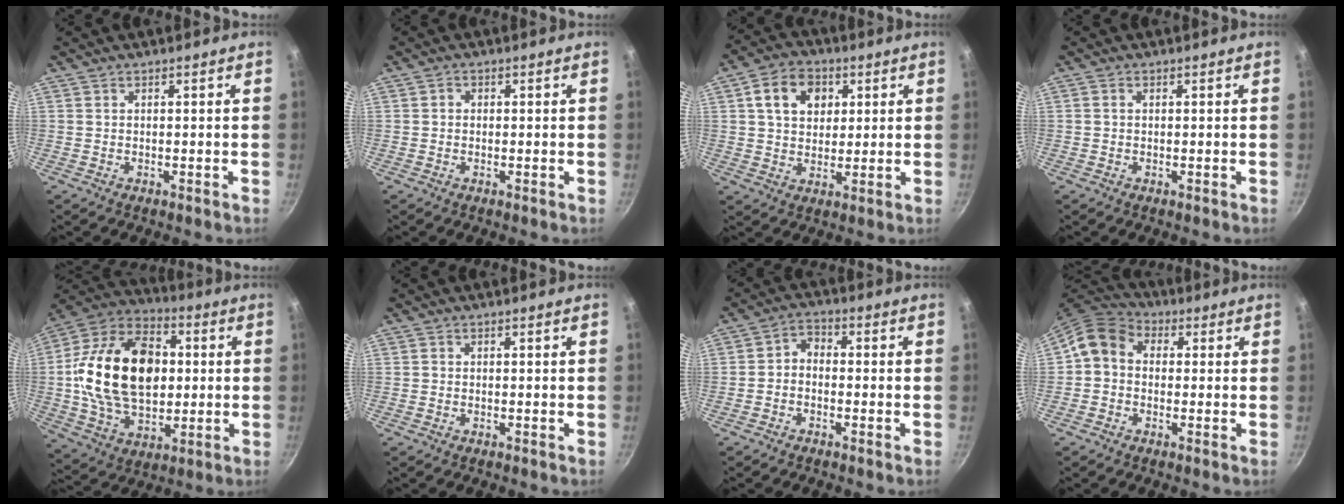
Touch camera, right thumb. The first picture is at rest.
{"total": 1.1, "force": [0.0, 1.0, 0.4], "torque": [-0.005, 0.006, -0.001]}
{"total": 9.7, "force": [3.1, 7.5, 5.4], "torque": [-0.071, 0.004, 0.044]}
{"total": 0.7, "force": [0.0, 0.5, 0.4], "torque": [-0.006, 0.004, 0.000]}
{"total": 24.9, "force": [1.8, 16.8, 18.3], "torque": [-0.292, 0.021, 0.026]}
{"total": 0.0}
{"total": 3.5, "force": [-1.2, 2.6, 2.1], "torque": [-0.032, 0.024, -0.032]}
{"total": 8.3, "force": [0.4, 6.8, 4.7], "torque": [-0.072, 0.025, -0.017]}